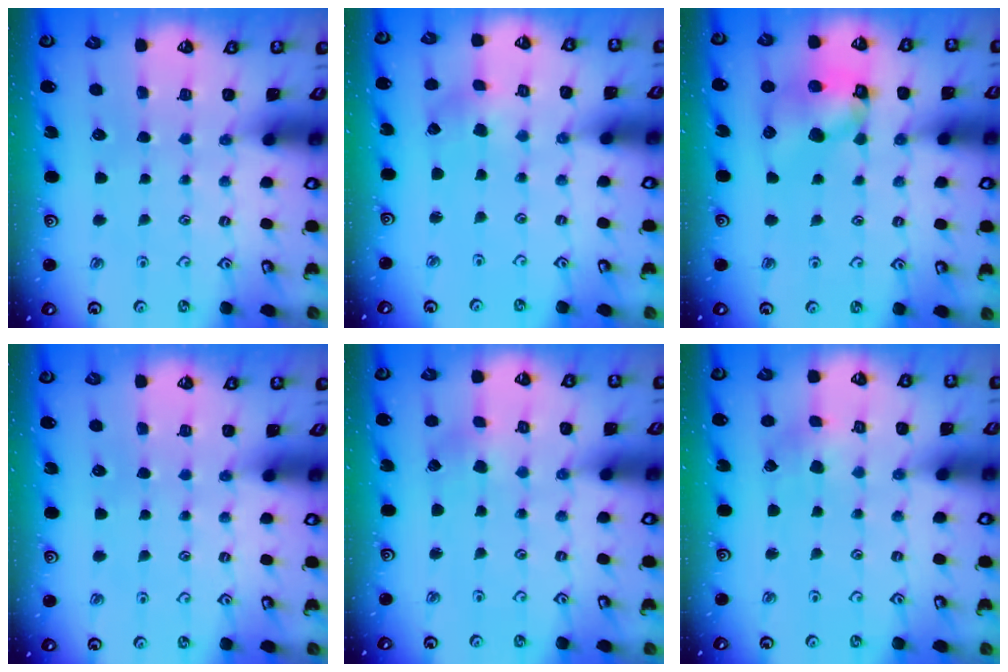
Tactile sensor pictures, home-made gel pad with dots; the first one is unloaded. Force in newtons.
{"total": 1.2, "press": 1.2, "slide": 0.2}
{"total": 10.9, "press": 10.7, "slide": 1.6}
{"total": 0.0}
{"total": 0.9, "press": 0.9, "slide": 0.2}
{"total": 2.0, "press": 2.0, "slide": 0.1}